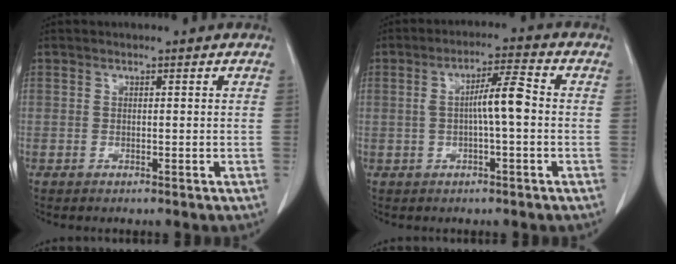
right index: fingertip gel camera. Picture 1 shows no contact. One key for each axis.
{"total": 5.9, "fx": -0.3, "fy": 0.6, "fz": 5.9, "tx": -0.100, "ty": 0.016, "tz": -0.005}